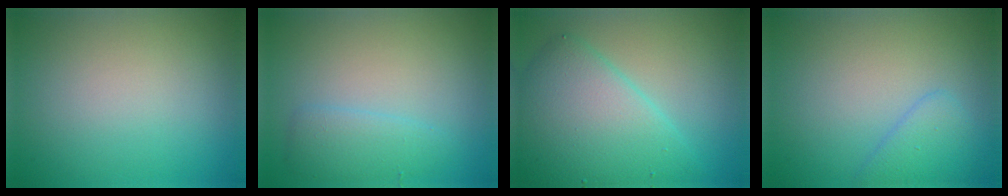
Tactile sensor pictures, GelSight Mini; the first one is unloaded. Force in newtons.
{"total": 2.3, "press": 2.3, "slide": 0.0}
{"total": 7.9, "press": 7.9, "slide": 0.4}
{"total": 2.4, "press": 2.4, "slide": 0.1}